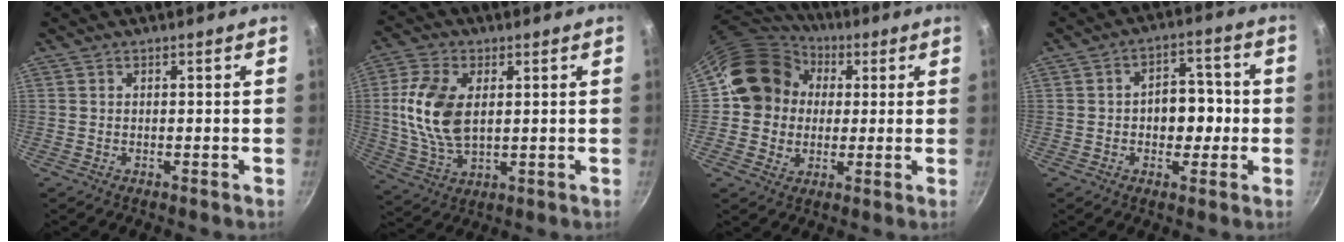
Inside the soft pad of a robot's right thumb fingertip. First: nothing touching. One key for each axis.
{"total": 13.3, "fx": 1.8, "fy": 7.6, "fz": 10.8, "tx": -0.224, "ty": -0.005, "tz": 0.039}
{"total": 17.0, "fx": 2.3, "fy": 14.4, "fz": 8.6, "tx": -0.142, "ty": 0.026, "tz": 0.039}
{"total": 8.1, "fx": -0.7, "fy": 5.5, "fz": 6.0, "tx": -0.048, "ty": 0.023, "tz": -0.015}